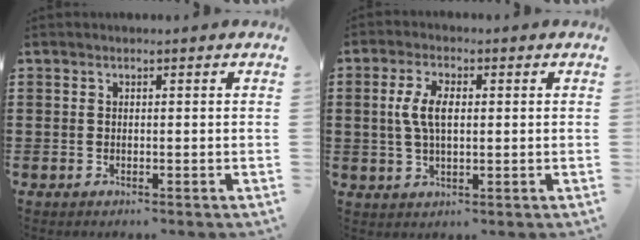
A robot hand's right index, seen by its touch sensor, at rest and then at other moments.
{"total": 5.4, "force": [0.5, 2.5, 4.8], "torque": [-0.111, 0.004, 0.003]}